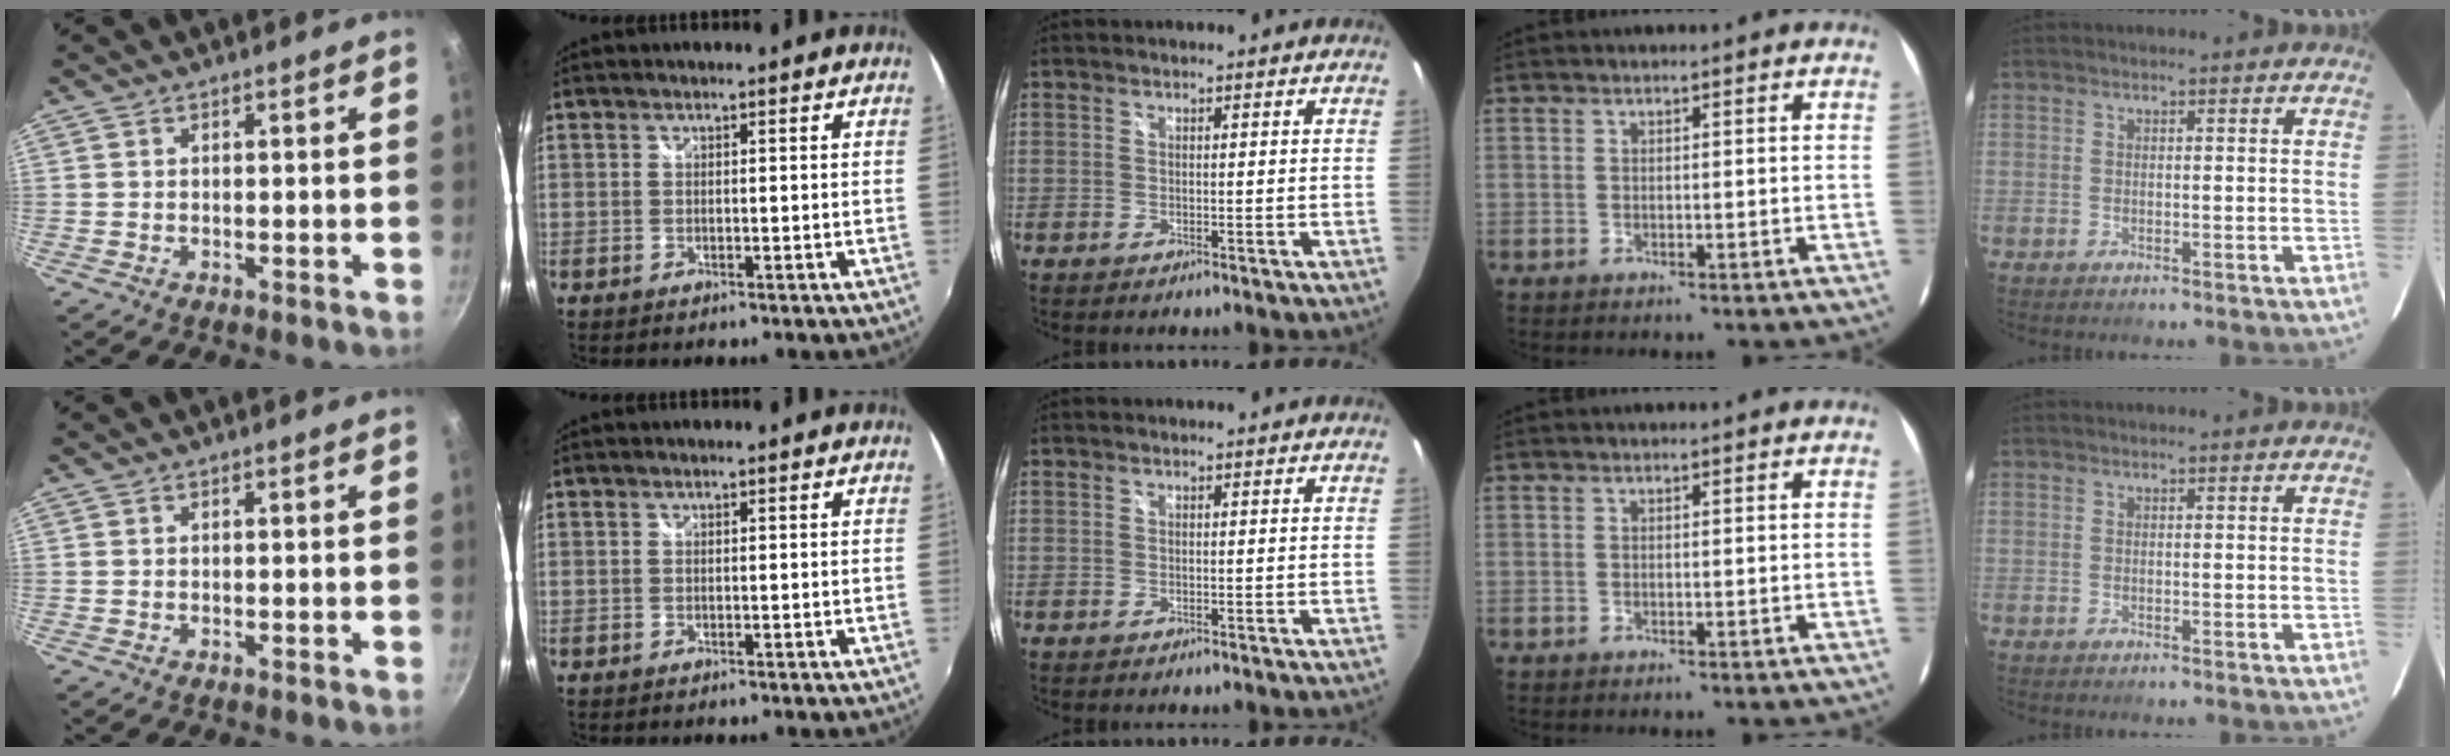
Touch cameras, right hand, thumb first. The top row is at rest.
{}